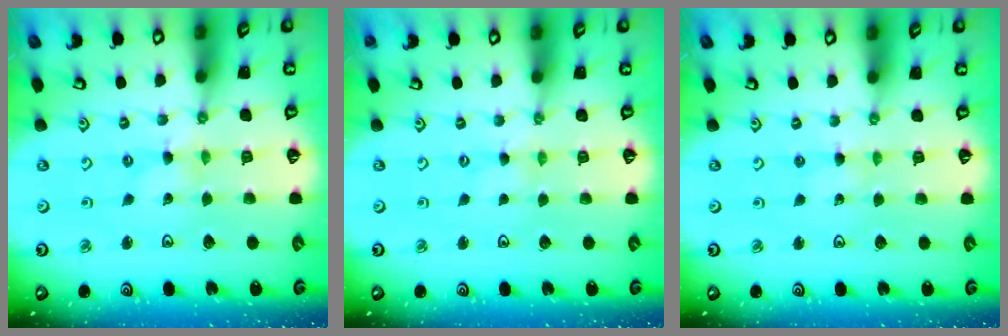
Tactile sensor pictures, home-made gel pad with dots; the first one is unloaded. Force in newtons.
{"total": 0.7, "press": 0.6, "slide": 0.1}
{"total": 2.4, "press": 2.3, "slide": 0.3}